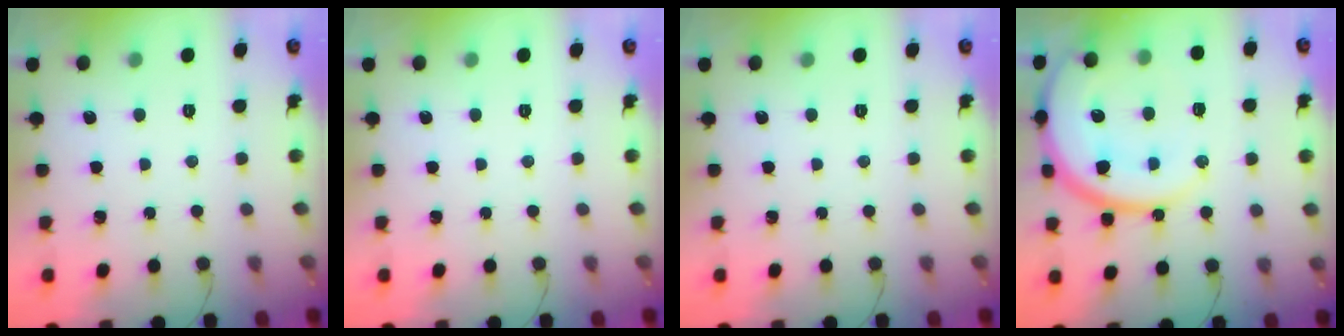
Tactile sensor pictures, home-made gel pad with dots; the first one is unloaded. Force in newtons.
{"total": 0.0}
{"total": 0.0}
{"total": 21.4, "press": 21.3, "slide": 2.1}